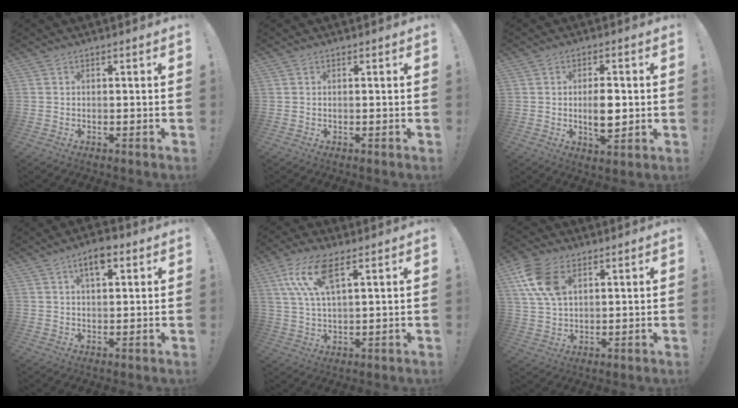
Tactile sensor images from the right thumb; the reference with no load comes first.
{"total": 0.0}
{"total": 7.3, "force": [-0.4, 3.8, 6.2], "torque": [-0.092, -0.005, -0.010]}
{"total": 5.9, "force": [2.8, 2.7, 4.4], "torque": [-0.063, -0.003, 0.046]}
{"total": 12.4, "force": [5.8, 4.4, 10.0], "torque": [-0.202, -0.012, 0.105]}
{"total": 12.6, "force": [5.0, 8.1, 8.2], "torque": [-0.168, -0.003, 0.097]}